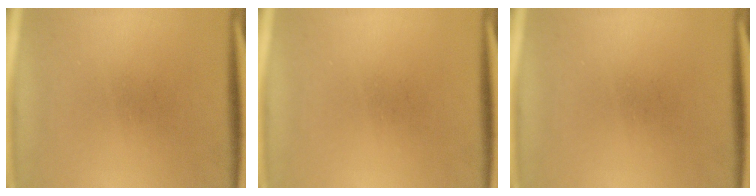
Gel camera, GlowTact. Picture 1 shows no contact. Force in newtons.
{"total": 0.0}
{"total": 0.0}